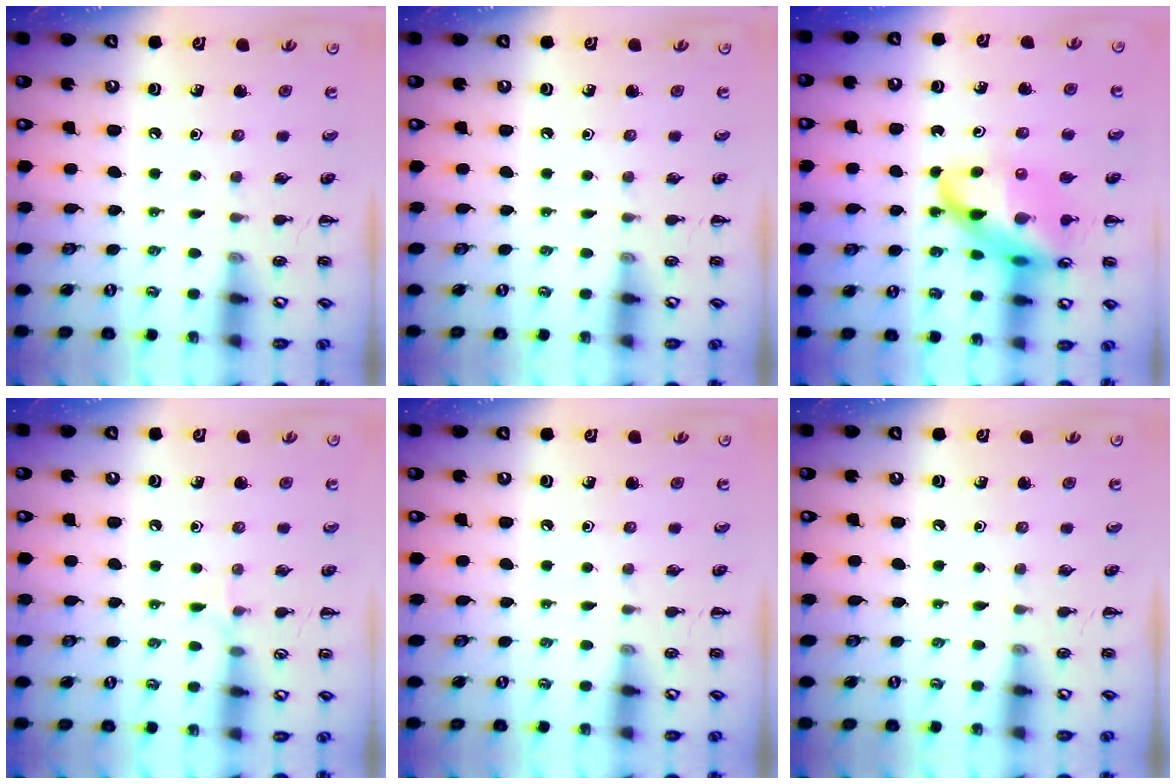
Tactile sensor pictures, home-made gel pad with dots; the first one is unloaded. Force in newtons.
{"total": 0.0}
{"total": 17.9, "press": 17.5, "slide": 3.7}
{"total": 4.5, "press": 4.2, "slide": 1.5}
{"total": 0.0}
{"total": 0.0}